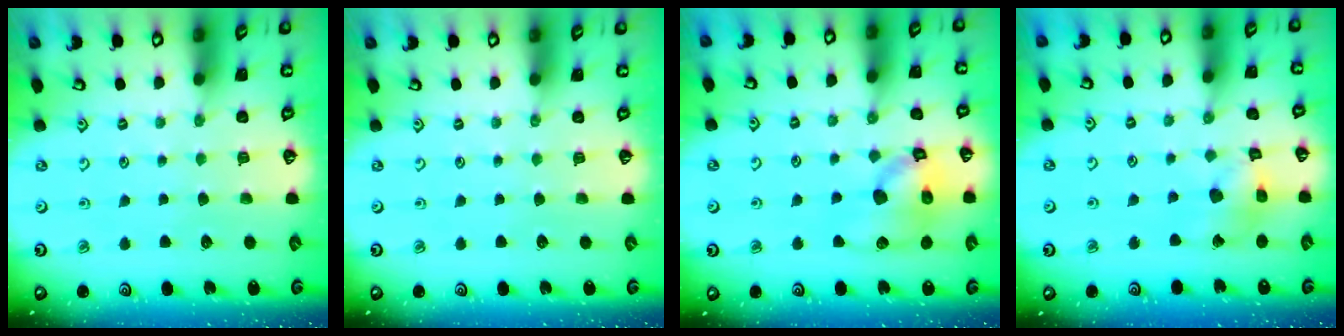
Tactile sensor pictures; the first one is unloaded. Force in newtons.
{"total": 0.0}
{"total": 13.2, "press": 13.1, "slide": 1.9}
{"total": 11.8, "press": 11.7, "slide": 1.5}